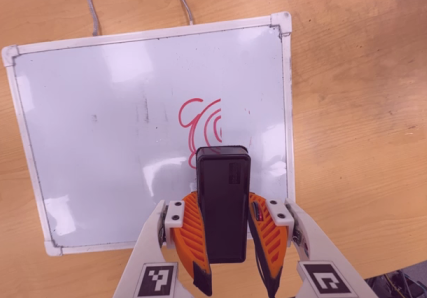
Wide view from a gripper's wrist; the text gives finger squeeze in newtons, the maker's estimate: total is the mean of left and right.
{"total": 9.1, "left": 7.9, "right": 10.3}